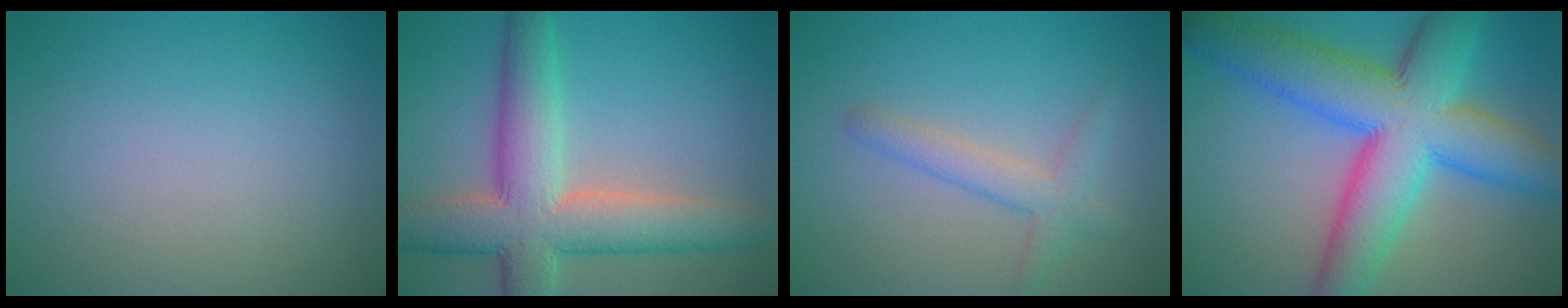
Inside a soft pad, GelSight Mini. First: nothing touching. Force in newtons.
{"total": 9.0, "press": 9.0, "slide": 0.4}
{"total": 2.7, "press": 2.6, "slide": 0.1}
{"total": 12.4, "press": 12.4, "slide": 0.3}